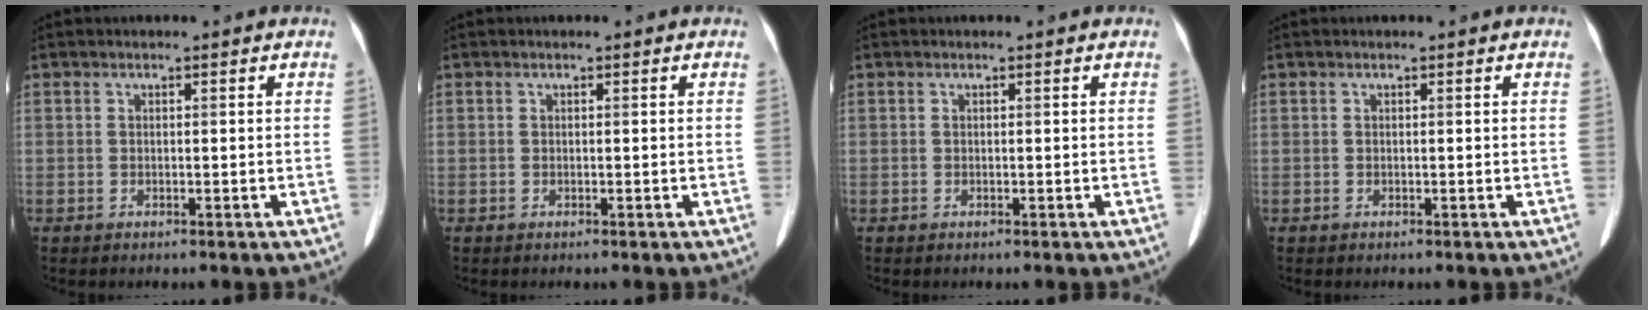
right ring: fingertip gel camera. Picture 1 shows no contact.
{"total": 0.0}
{"total": 0.0}
{"total": 0.0}